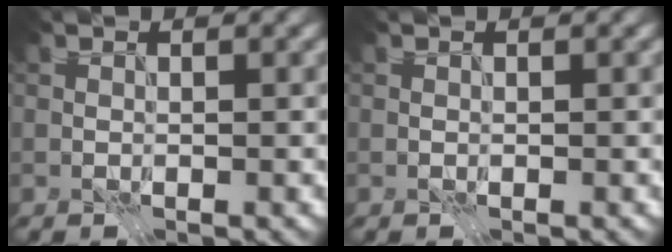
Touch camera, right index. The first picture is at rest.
{"total": 0.0}